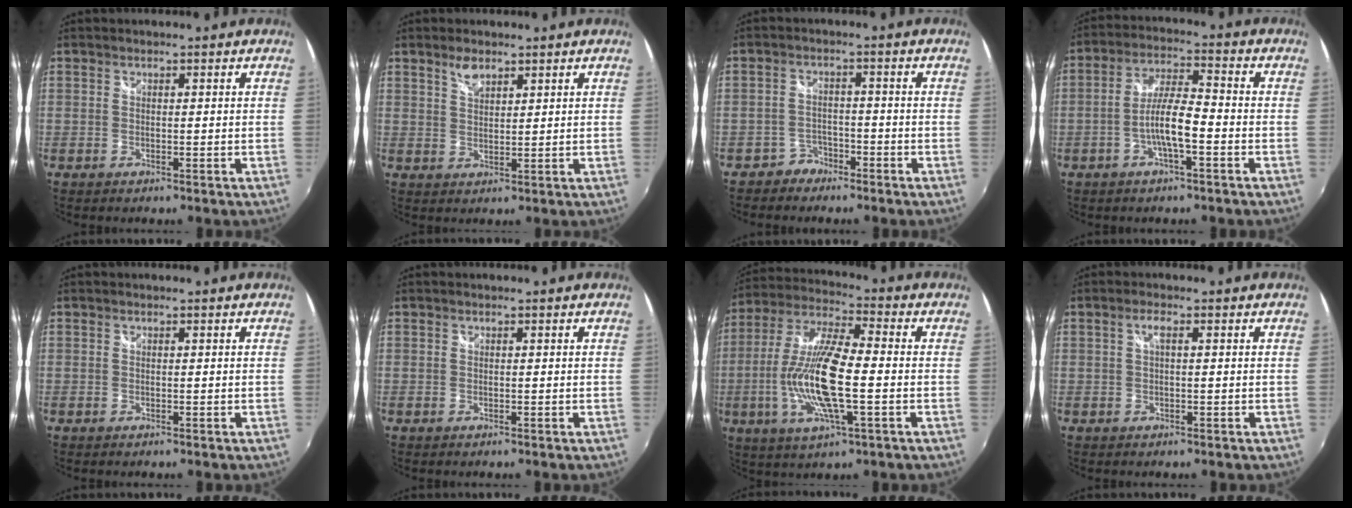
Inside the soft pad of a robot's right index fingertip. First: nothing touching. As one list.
[{"total": 3.3, "force": [2.4, 1.4, 1.8], "torque": [-0.031, 0.003, 0.043]}, {"total": 3.7, "force": [-3.0, 2.3, -0.2], "torque": [-0.002, 0.012, -0.055]}, {"total": 7.5, "force": [-2.8, 1.2, 6.9], "torque": [-0.139, 0.007, -0.051]}, {"total": 0.0}, {"total": 0.0}, {"total": 16.5, "force": [-2.9, 3.6, 15.8], "torque": [-0.317, -0.008, -0.059]}, {"total": 1.7, "force": [0.3, 0.3, 1.6], "torque": [-0.030, 0.005, 0.003]}]